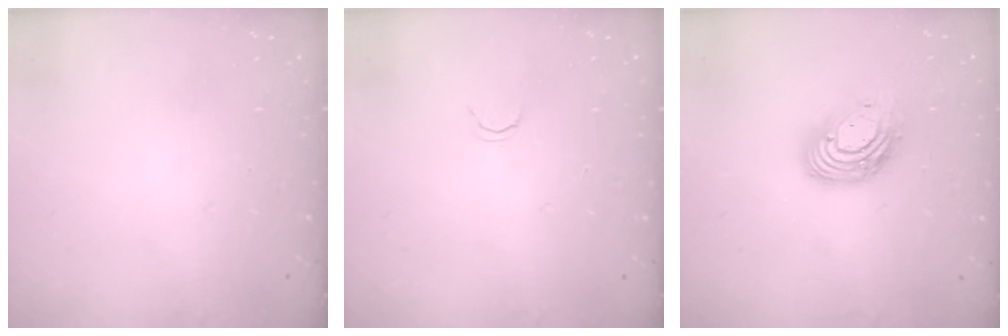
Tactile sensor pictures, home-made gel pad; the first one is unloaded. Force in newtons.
{"total": 2.1, "press": 2.1, "slide": 0.4}
{"total": 11.5, "press": 11.4, "slide": 0.9}